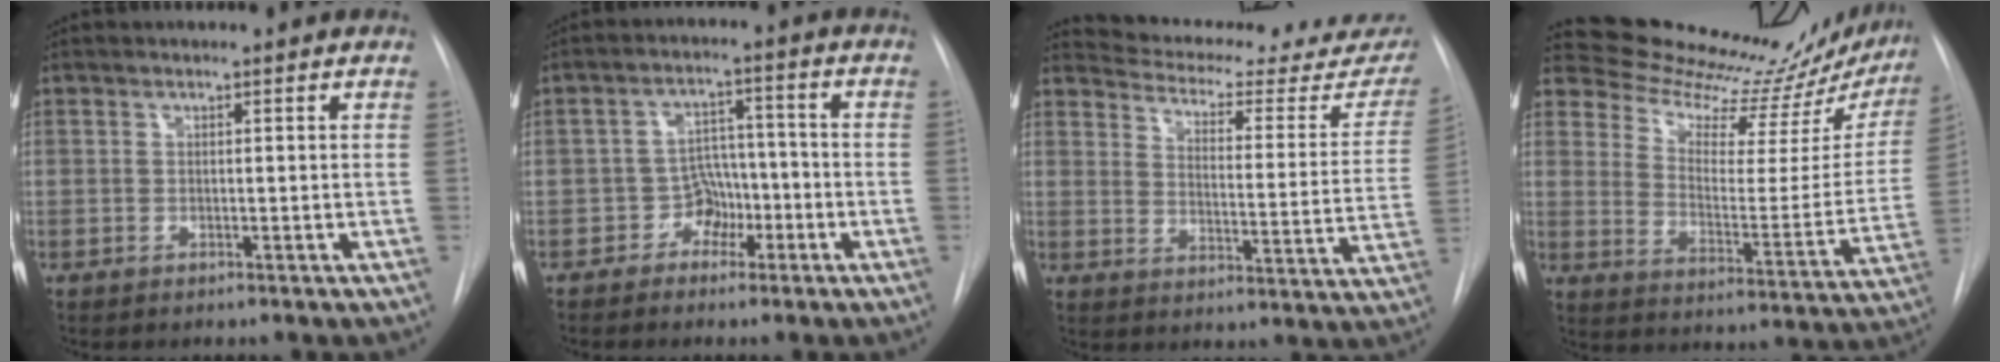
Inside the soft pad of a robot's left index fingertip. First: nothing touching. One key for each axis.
{"total": 5.0, "fx": -3.2, "fy": 3.6, "fz": 1.4, "tx": -0.011, "ty": 0.012, "tz": -0.051}
{"total": 21.7, "fx": 20.1, "fy": 5.1, "fz": 6.5, "tx": -0.083, "ty": -0.067, "tz": 0.236}
{"total": 21.8, "fx": 21.3, "fy": 3.1, "fz": 3.6, "tx": -0.054, "ty": -0.108, "tz": 0.275}